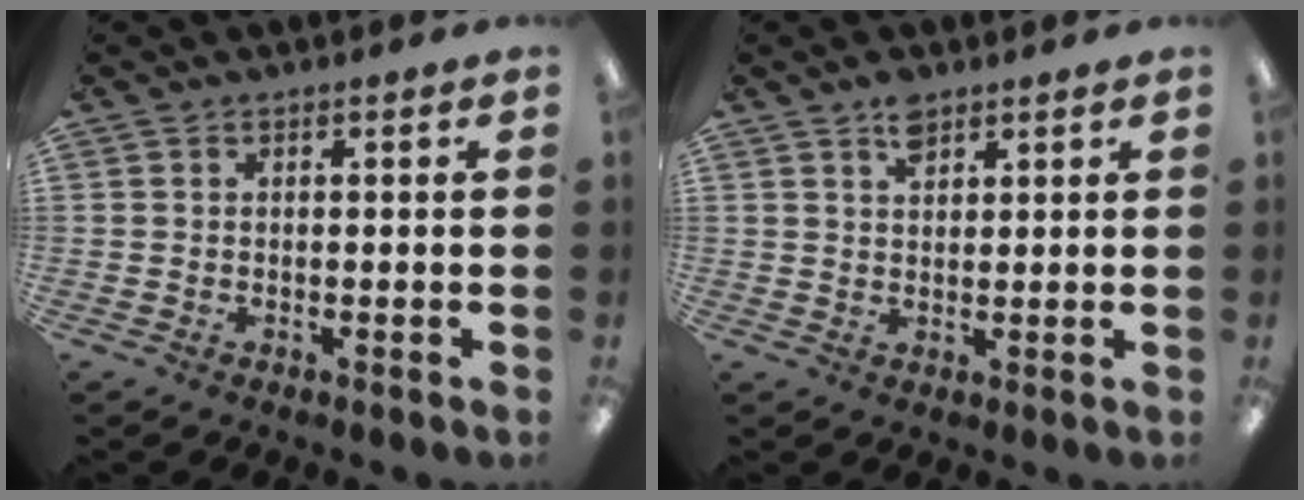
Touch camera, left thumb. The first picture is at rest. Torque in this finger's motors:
{"motor_torque": [0.40, 0.08, 0.48, 0.10, 0.02]}